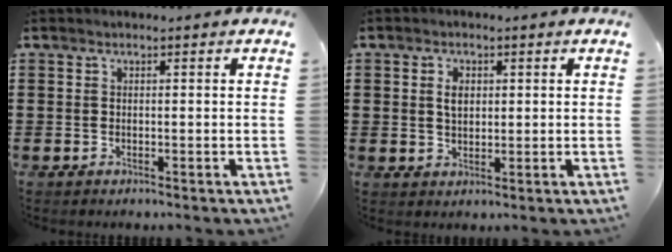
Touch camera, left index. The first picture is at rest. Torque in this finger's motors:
{"motor_torque": [0.41, -0.18, 0.33, 0.03]}